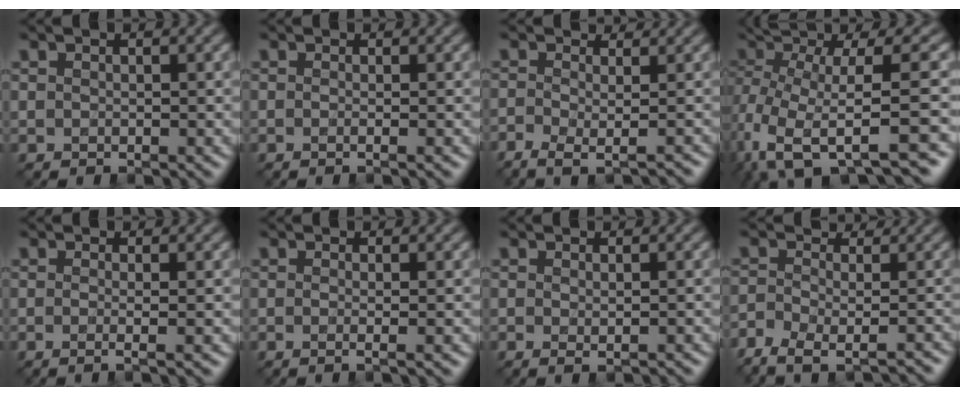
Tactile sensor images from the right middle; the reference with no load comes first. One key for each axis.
{"total": 1.6, "fx": 0.0, "fy": 0.8, "fz": 1.4, "tx": -0.009, "ty": -0.009, "tz": -0.022}
{"total": 3.6, "fx": -1.6, "fy": 1.6, "fz": 2.8, "tx": -0.040, "ty": -0.001, "tz": -0.017}
{"total": 10.6, "fx": -1.7, "fy": 3.3, "fz": 10.0, "tx": -0.190, "ty": 0.010, "tz": -0.011}
{"total": 2.6, "fx": 0.1, "fy": 1.2, "fz": 2.3, "tx": -0.024, "ty": -0.002, "tz": -0.024}
{"total": 2.3, "fx": 0.2, "fy": 1.1, "fz": 2.0, "tx": -0.020, "ty": -0.003, "tz": -0.022}
{"total": 0.7, "fx": -0.2, "fy": 0.1, "fz": 0.7, "tx": -0.012, "ty": -0.008, "tz": -0.005}
{"total": 5.3, "fx": -3.8, "fy": 2.3, "fz": 2.9, "tx": -0.042, "ty": 0.003, "tz": -0.059}